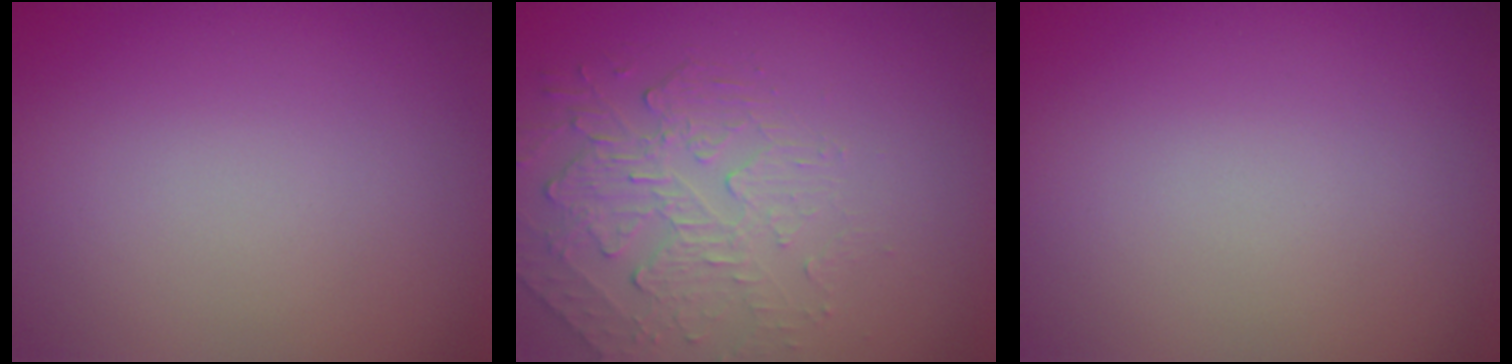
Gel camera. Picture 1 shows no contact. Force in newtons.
{"total": 2.4, "press": 1.7, "slide": 1.7}
{"total": 0.0}